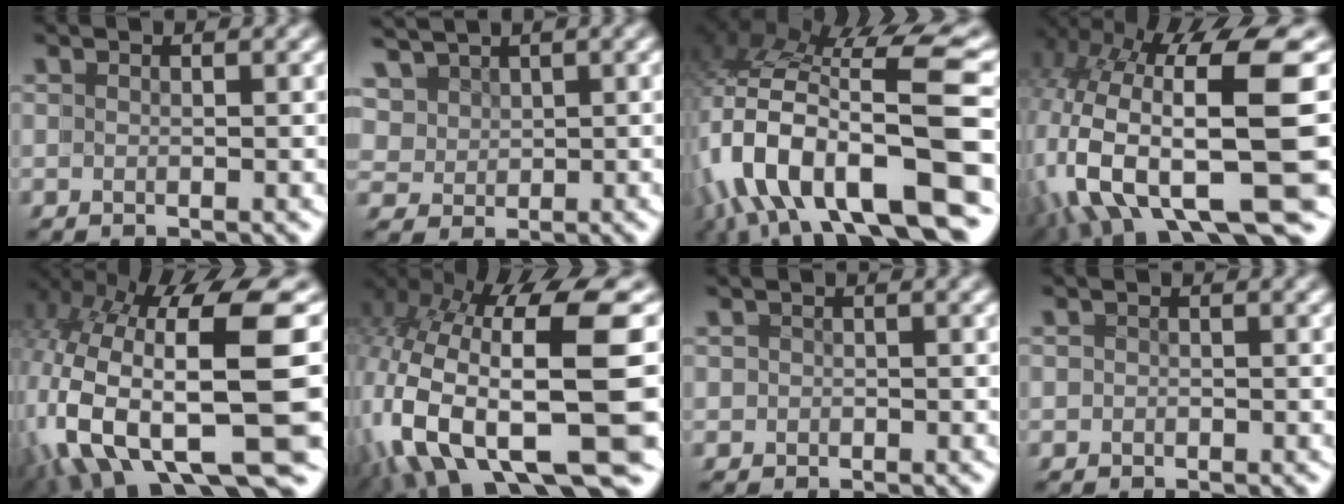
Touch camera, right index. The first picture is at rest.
{"total": 3.9, "force": [2.1, 3.0, 1.2], "torque": [-0.032, -0.017, 0.044]}
{"total": 13.9, "force": [-3.0, 7.2, 11.5], "torque": [-0.260, -0.033, -0.030]}
{"total": 15.4, "force": [-2.0, 7.9, 13.1], "torque": [-0.252, -0.043, -0.004]}
{"total": 15.6, "force": [-1.9, 8.1, 13.2], "torque": [-0.257, -0.046, -0.002]}
{"total": 13.6, "force": [-1.7, 7.0, 11.6], "torque": [-0.217, -0.045, 0.000]}
{"total": 0.6, "force": [-0.4, 0.1, -0.5], "torque": [0.016, -0.005, -0.006]}
{"total": 0.7, "force": [-0.5, -0.2, -0.5], "torque": [0.014, -0.005, -0.008]}